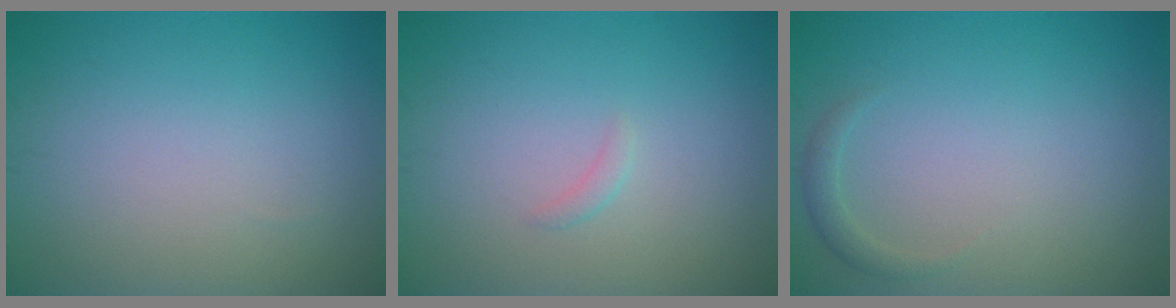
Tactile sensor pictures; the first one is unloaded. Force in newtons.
{"total": 0.6, "press": 0.6, "slide": 0.1}
{"total": 1.1, "press": 1.1, "slide": 0.2}